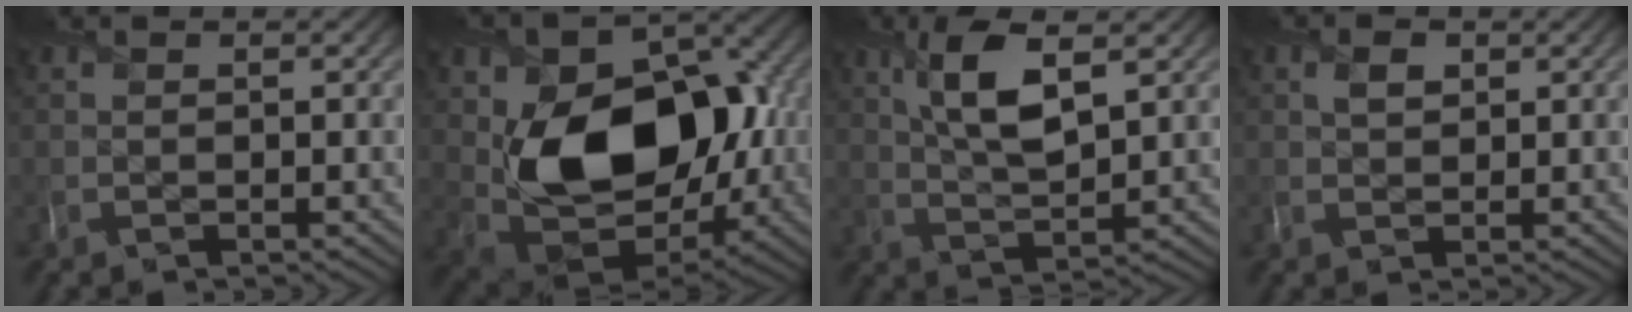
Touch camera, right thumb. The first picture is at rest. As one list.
[{"total": 14.9, "force": [1.2, 10.8, 10.1], "torque": [-0.145, -0.021, 0.032]}, {"total": 8.0, "force": [3.4, 2.8, 6.7], "torque": [-0.141, 0.002, 0.064]}, {"total": 1.9, "force": [0.8, 1.5, 0.9], "torque": [-0.018, -0.003, 0.015]}]